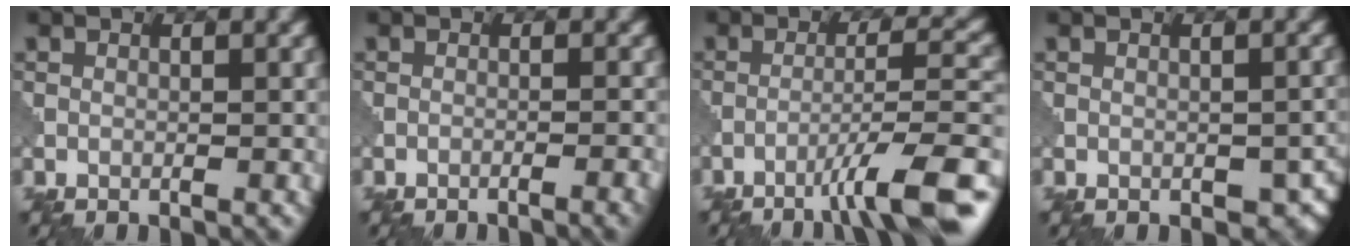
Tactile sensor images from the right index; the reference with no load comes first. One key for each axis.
{"total": 3.0, "fx": -1.9, "fy": 0.8, "fz": 2.2, "tx": -0.025, "ty": 0.012, "tz": -0.034}
{"total": 8.9, "fx": -5.5, "fy": 1.1, "fz": 6.9, "tx": -0.100, "ty": 0.016, "tz": -0.085}
{"total": 3.2, "fx": -1.0, "fy": 2.1, "fz": 2.2, "tx": -0.025, "ty": -0.009, "tz": -0.003}